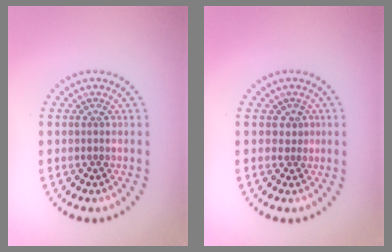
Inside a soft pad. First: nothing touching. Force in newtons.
{"total": 0.7, "press": 0.4, "slide": 0.6}